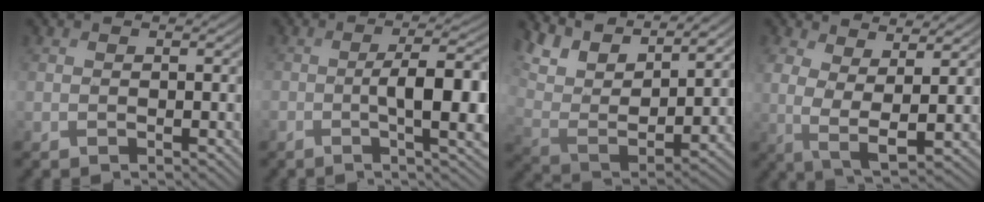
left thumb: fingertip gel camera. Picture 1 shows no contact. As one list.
[{"total": 9.3, "force": [-1.5, 2.5, 8.9], "torque": [-0.135, -0.001, -0.022]}, {"total": 13.1, "force": [9.9, 4.6, 7.1], "torque": [-0.189, 0.000, 0.164]}, {"total": 5.9, "force": [2.4, 1.8, 5.1], "torque": [-0.116, -0.003, 0.045]}]